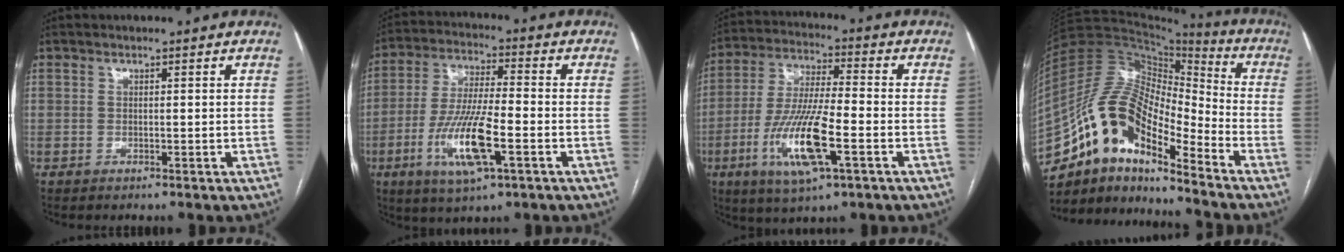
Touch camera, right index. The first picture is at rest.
{"total": 12.8, "force": [-4.4, 2.2, 11.8], "torque": [-0.239, -0.013, -0.079]}
{"total": 14.3, "force": [-5.0, 2.4, 13.2], "torque": [-0.271, -0.014, -0.088]}
{"total": 16.1, "force": [-10.8, 5.1, 10.9], "torque": [-0.201, 0.043, -0.192]}